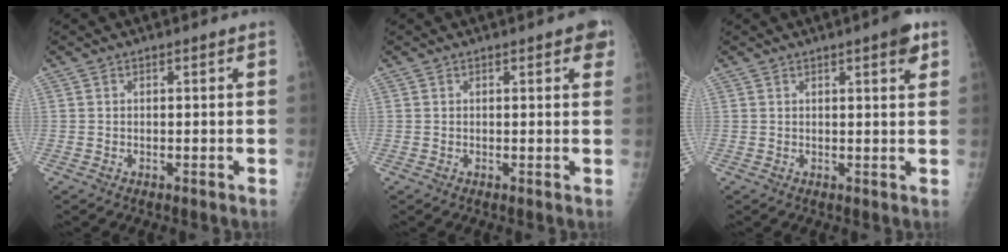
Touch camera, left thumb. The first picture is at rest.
{"total": 3.4, "force": [1.7, 1.2, 2.7], "torque": [-0.018, -0.001, 0.014]}
{"total": 3.9, "force": [2.2, 0.8, 3.2], "torque": [-0.036, -0.007, 0.024]}